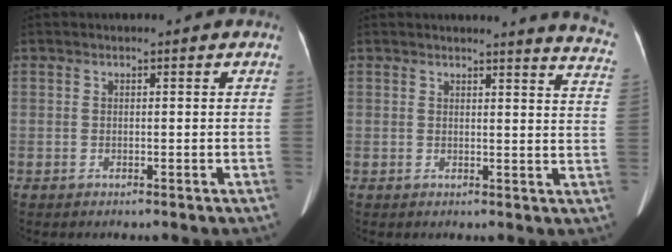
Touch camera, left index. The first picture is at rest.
{"total": 9.6, "force": [9.2, -0.2, 2.6], "torque": [-0.011, -0.074, 0.068]}